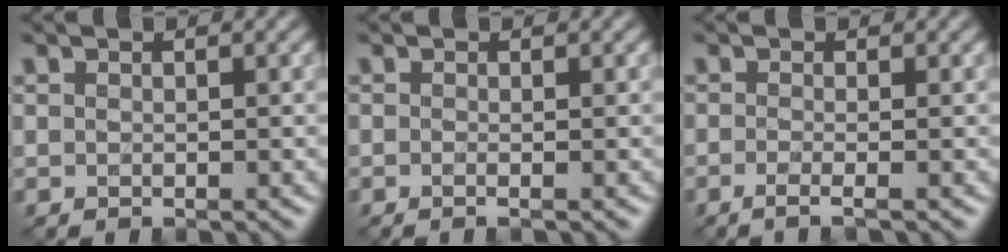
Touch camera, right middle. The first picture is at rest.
{"total": 1.3, "force": [-0.2, 0.6, 1.1], "torque": [-0.010, -0.012, -0.018]}
{"total": 2.0, "force": [-0.8, 0.7, 1.7], "torque": [-0.017, -0.008, -0.025]}